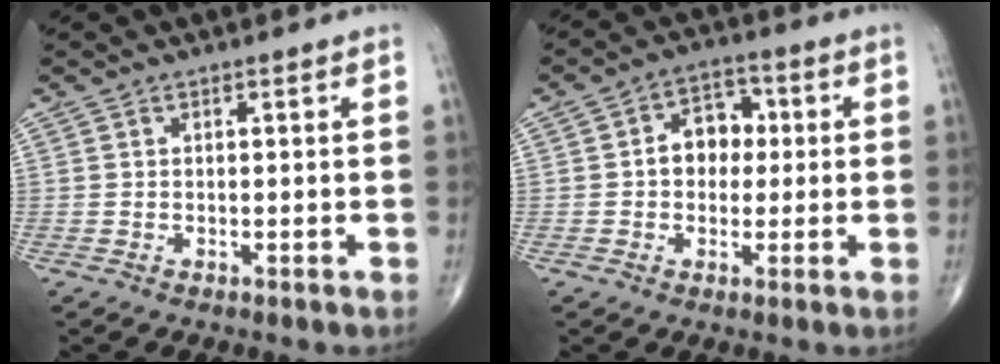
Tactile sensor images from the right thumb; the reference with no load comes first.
{"total": 7.4, "force": [0.4, 5.7, 4.8], "torque": [-0.043, 0.020, -0.002]}